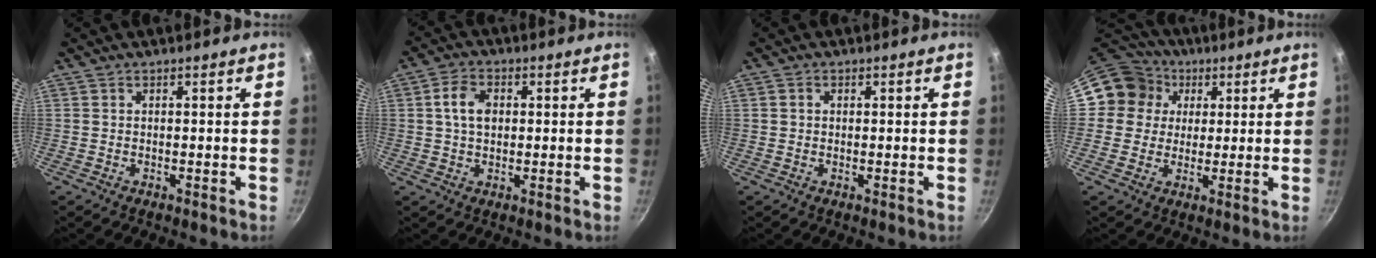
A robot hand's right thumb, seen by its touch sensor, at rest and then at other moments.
{"total": 5.8, "force": [0.9, 4.0, 4.1], "torque": [-0.064, 0.006, 0.010]}
{"total": 1.1, "force": [0.2, 0.9, 0.5], "torque": [-0.007, 0.005, 0.003]}
{"total": 10.7, "force": [2.9, 10.0, 2.7], "torque": [-0.015, 0.015, 0.032]}